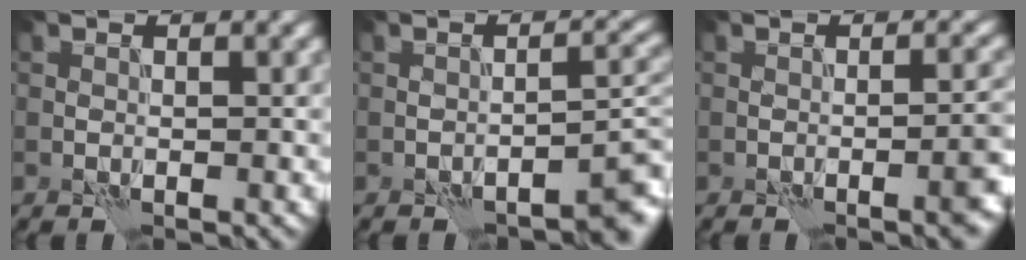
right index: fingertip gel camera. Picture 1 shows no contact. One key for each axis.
{"total": 3.3, "fx": -2.3, "fy": 0.6, "fz": 2.3, "tx": -0.027, "ty": 0.014, "tz": -0.035}
{"total": 3.9, "fx": -1.5, "fy": 1.0, "fz": 3.4, "tx": -0.038, "ty": 0.007, "tz": -0.023}